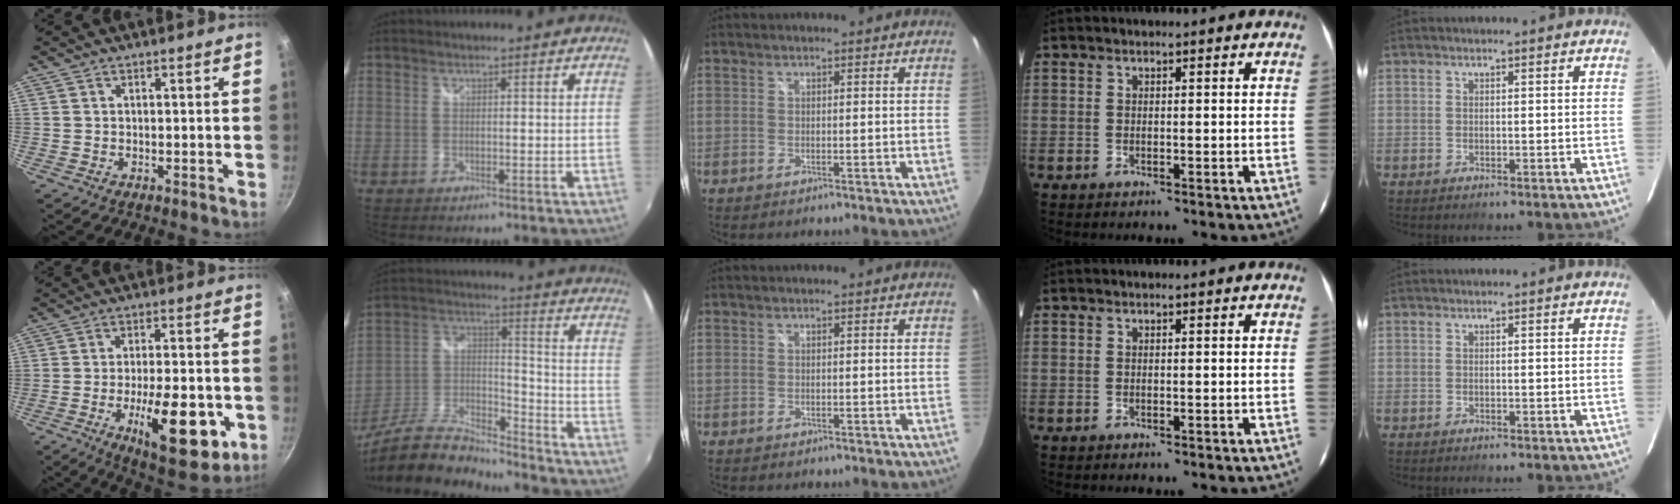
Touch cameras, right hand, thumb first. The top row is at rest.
{"thumb": {"total": 17.5, "force": [-5.2, 6.6, 15.3], "torque": [-0.203, 0.005, -0.071]}, "index": {"total": 16.3, "force": [-13.2, 4.5, 8.4], "torque": [-0.185, -0.008, -0.246]}}